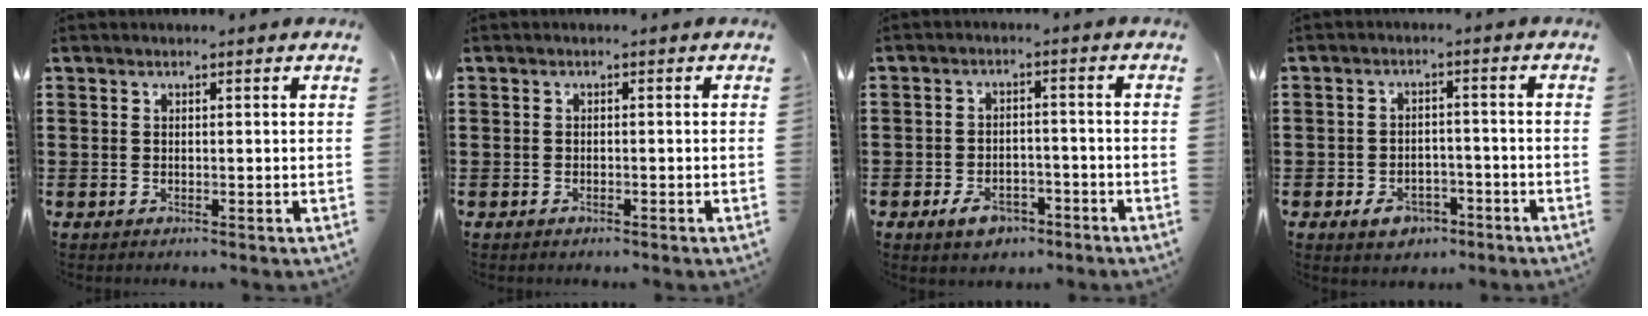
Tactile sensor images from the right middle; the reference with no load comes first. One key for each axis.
{"total": 0.8, "fx": -0.7, "fy": 0.3, "fz": 0.2, "tx": -0.006, "ty": -0.002, "tz": -0.013}
{"total": 4.3, "fx": -3.1, "fy": 2.2, "fz": 1.9, "tx": -0.031, "ty": 0.010, "tz": -0.058}
{"total": 4.2, "fx": -3.1, "fy": 2.4, "fz": 1.7, "tx": -0.029, "ty": 0.010, "tz": -0.059}